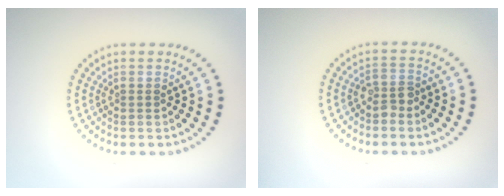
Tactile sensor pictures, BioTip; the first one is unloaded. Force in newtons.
{"total": 1.7, "press": 1.6, "slide": 0.6}